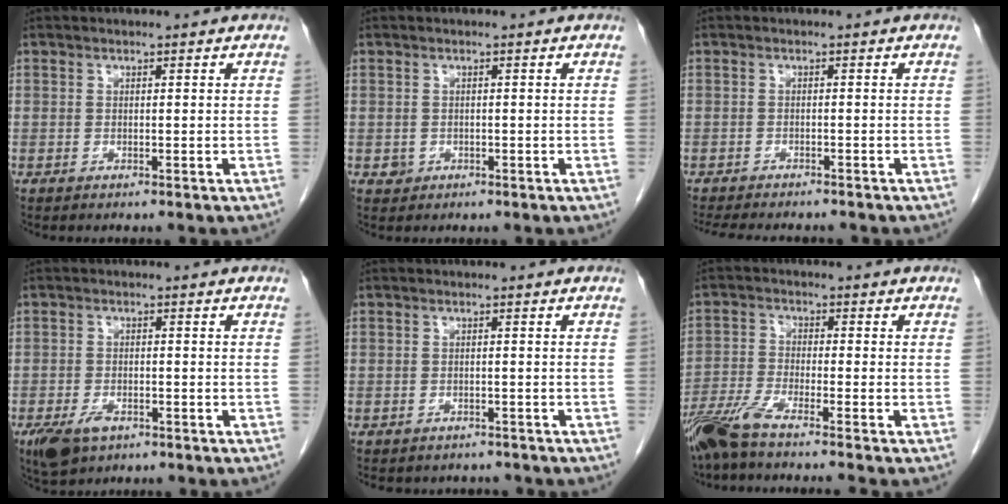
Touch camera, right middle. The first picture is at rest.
{"total": 1.3, "force": [-0.4, 1.2, 0.2], "torque": [-0.001, 0.004, -0.004]}
{"total": 9.7, "force": [-8.6, 2.2, 3.9], "torque": [-0.063, -0.012, -0.118]}
{"total": 5.0, "force": [-3.0, 2.6, 3.1], "torque": [-0.061, -0.005, -0.045]}
{"total": 4.4, "force": [-3.9, 1.9, 0.4], "torque": [-0.007, 0.005, -0.046]}
{"total": 7.5, "force": [-6.3, -1.1, 3.9], "torque": [-0.073, -0.029, -0.119]}